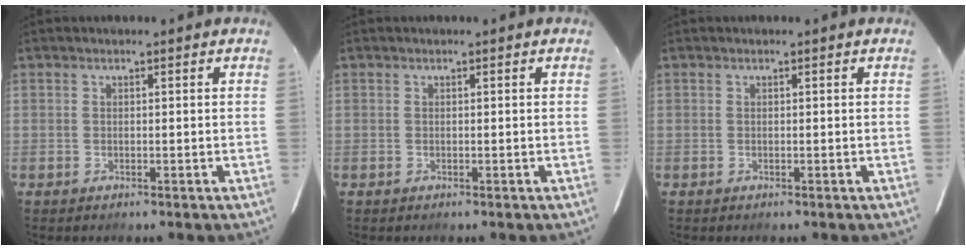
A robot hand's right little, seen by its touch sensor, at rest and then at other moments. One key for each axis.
{"total": 0.0}
{"total": 0.0}